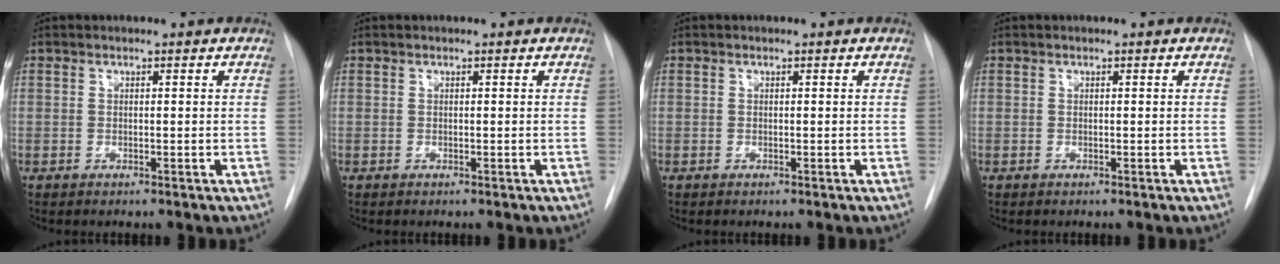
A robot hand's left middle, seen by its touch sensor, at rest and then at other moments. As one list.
[{"total": 0.0}, {"total": 0.0}, {"total": 0.0}]